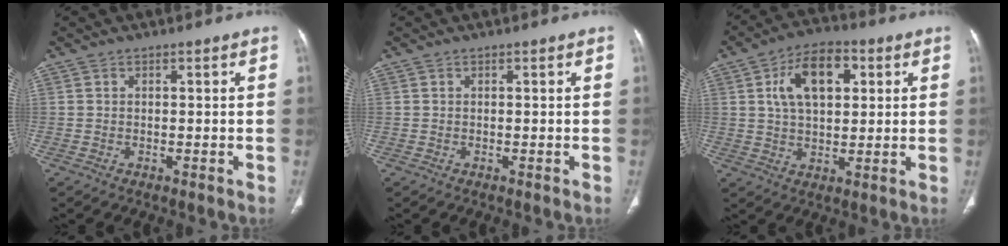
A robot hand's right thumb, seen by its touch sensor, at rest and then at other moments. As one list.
[{"total": 0.0}, {"total": 11.9, "force": [3.5, 6.9, 9.0], "torque": [-0.134, 0.007, 0.055]}]